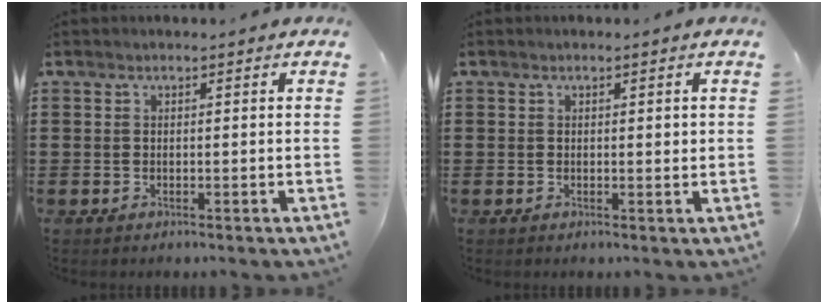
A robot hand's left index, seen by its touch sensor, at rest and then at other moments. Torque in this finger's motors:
{"motor_torque": [0.38, 0.34, 0.00, 0.00]}